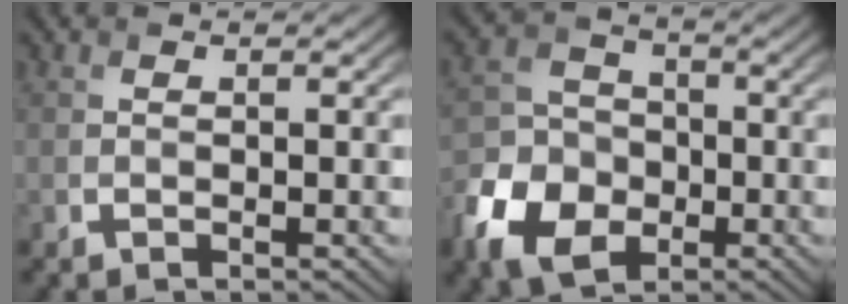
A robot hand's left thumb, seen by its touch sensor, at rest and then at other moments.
{"total": 9.9, "force": [-4.4, 7.2, 5.1], "torque": [-0.125, -0.024, -0.096]}